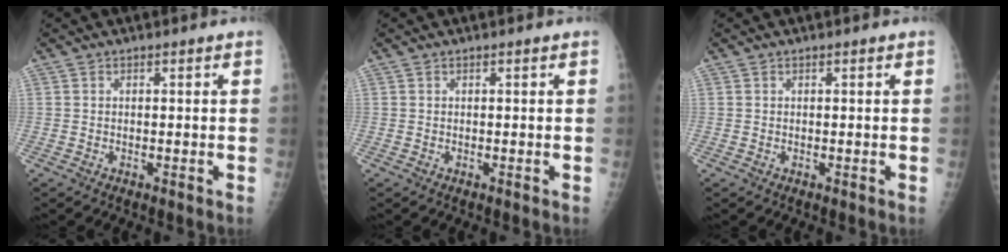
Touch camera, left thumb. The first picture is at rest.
{"total": 0.0}
{"total": 0.0}